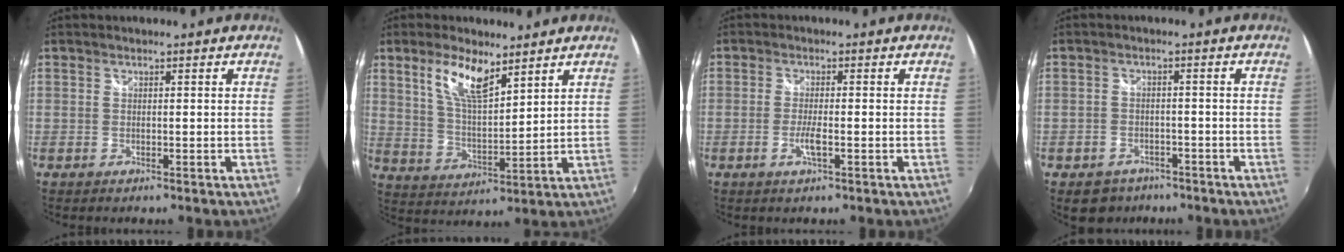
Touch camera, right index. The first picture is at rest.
{"total": 9.7, "force": [6.1, 3.0, 6.9], "torque": [-0.130, 0.004, 0.119]}
{"total": 3.0, "force": [-1.1, 0.3, 2.7], "torque": [-0.057, -0.004, -0.022]}
{"total": 5.7, "force": [-4.0, 3.9, 1.3], "torque": [-0.043, 0.006, -0.057]}